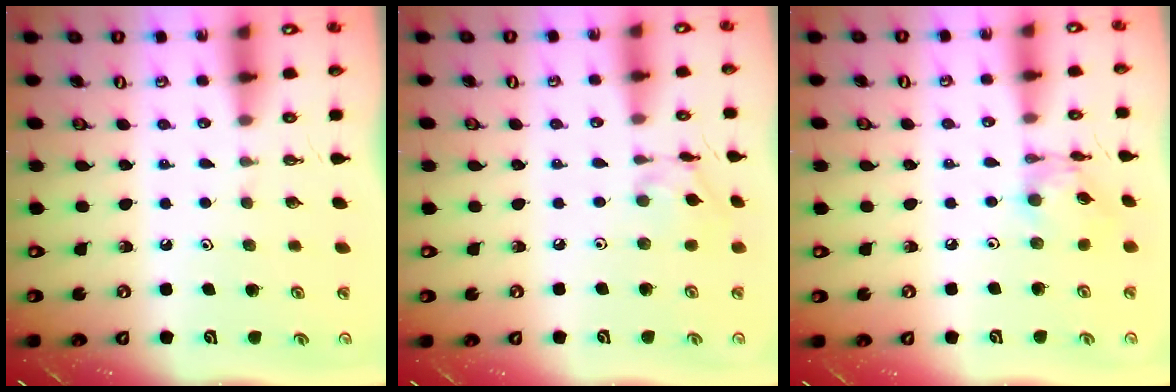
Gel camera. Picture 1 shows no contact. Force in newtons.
{"total": 8.1, "press": 8.1, "slide": 0.4}
{"total": 7.0, "press": 6.9, "slide": 0.3}